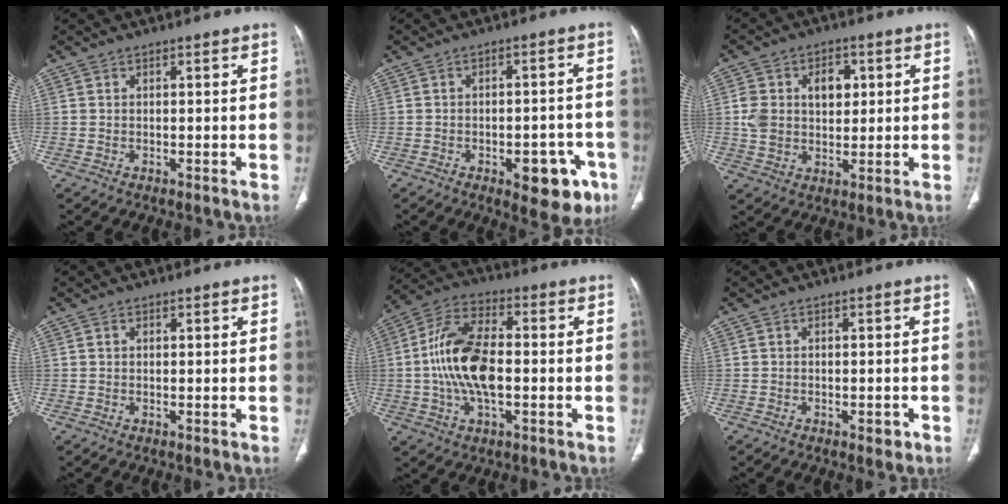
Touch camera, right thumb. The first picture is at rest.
{"total": 10.7, "force": [-4.9, 5.3, 7.9], "torque": [-0.063, 0.026, -0.053]}
{"total": 10.0, "force": [2.0, 7.2, 6.5], "torque": [-0.087, 0.003, 0.041]}
{"total": 0.5, "force": [0.1, 0.4, 0.3], "torque": [-0.004, 0.001, 0.002]}
{"total": 15.0, "force": [-1.0, 7.6, 12.9], "torque": [-0.254, 0.023, -0.024]}
{"total": 2.1, "force": [-1.0, 1.1, 1.4], "torque": [-0.014, 0.003, -0.011]}